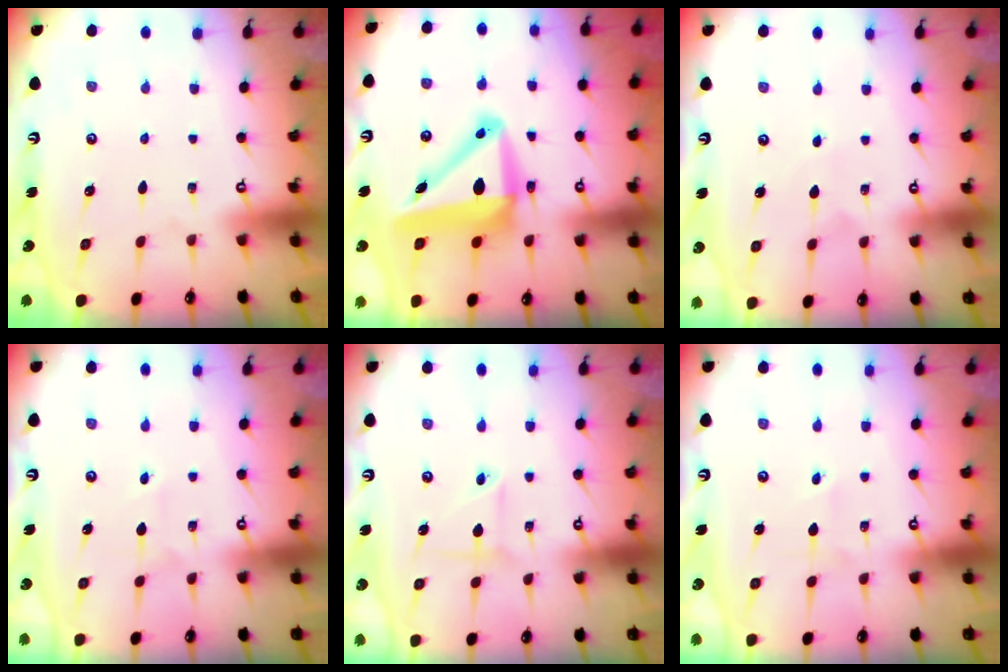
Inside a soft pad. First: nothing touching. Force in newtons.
{"total": 12.5, "press": 12.3, "slide": 2.5}
{"total": 3.8, "press": 3.8, "slide": 0.1}
{"total": 2.1, "press": 2.1, "slide": 0.2}
{"total": 2.5, "press": 2.3, "slide": 1.1}
{"total": 1.5, "press": 1.5, "slide": 0.2}